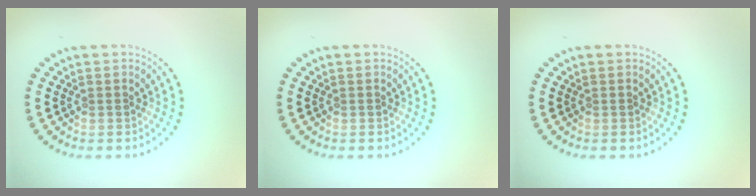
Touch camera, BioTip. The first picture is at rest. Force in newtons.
{"total": 0.0}
{"total": 0.0}